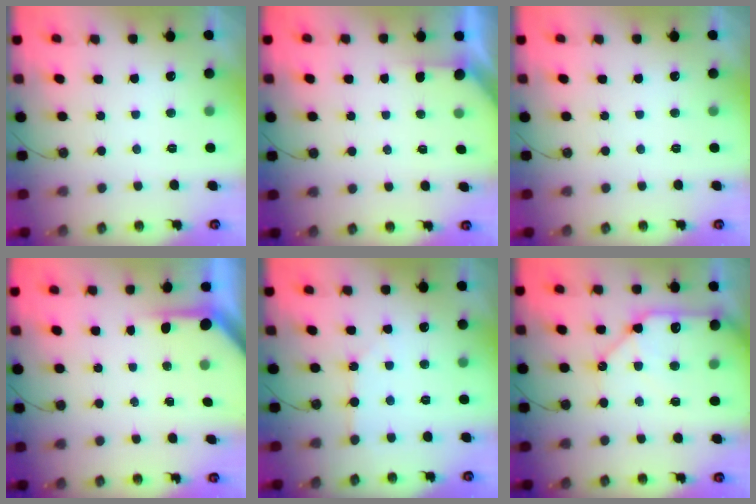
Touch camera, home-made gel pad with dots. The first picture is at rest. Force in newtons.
{"total": 2.0, "press": 2.0, "slide": 0.2}
{"total": 0.0}
{"total": 3.3, "press": 3.3, "slide": 0.3}
{"total": 2.4, "press": 2.3, "slide": 0.4}
{"total": 12.7, "press": 12.6, "slide": 1.8}